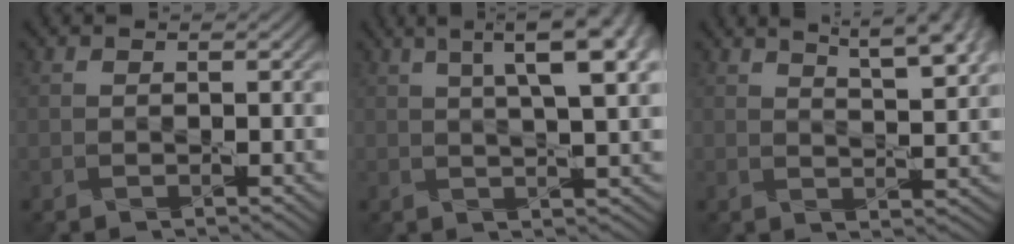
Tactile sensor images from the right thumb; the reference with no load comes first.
{"total": 11.2, "force": [4.8, 3.0, 9.6], "torque": [-0.125, 0.028, 0.064]}
{"total": 9.5, "force": [5.8, 2.9, 7.0], "torque": [-0.093, 0.016, 0.069]}